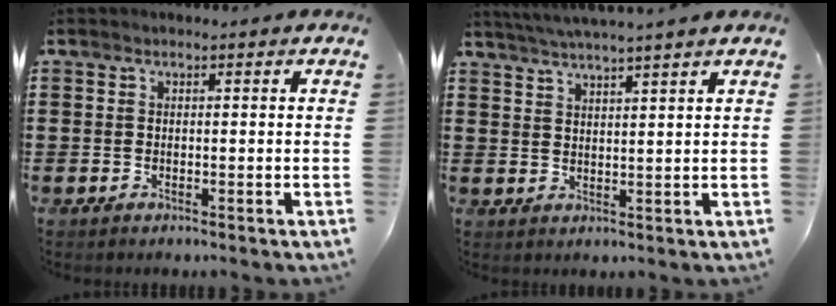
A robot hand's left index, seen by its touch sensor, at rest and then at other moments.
{"total": 3.4, "force": [3.1, -1.0, 0.8], "torque": [-0.024, -0.013, 0.055]}